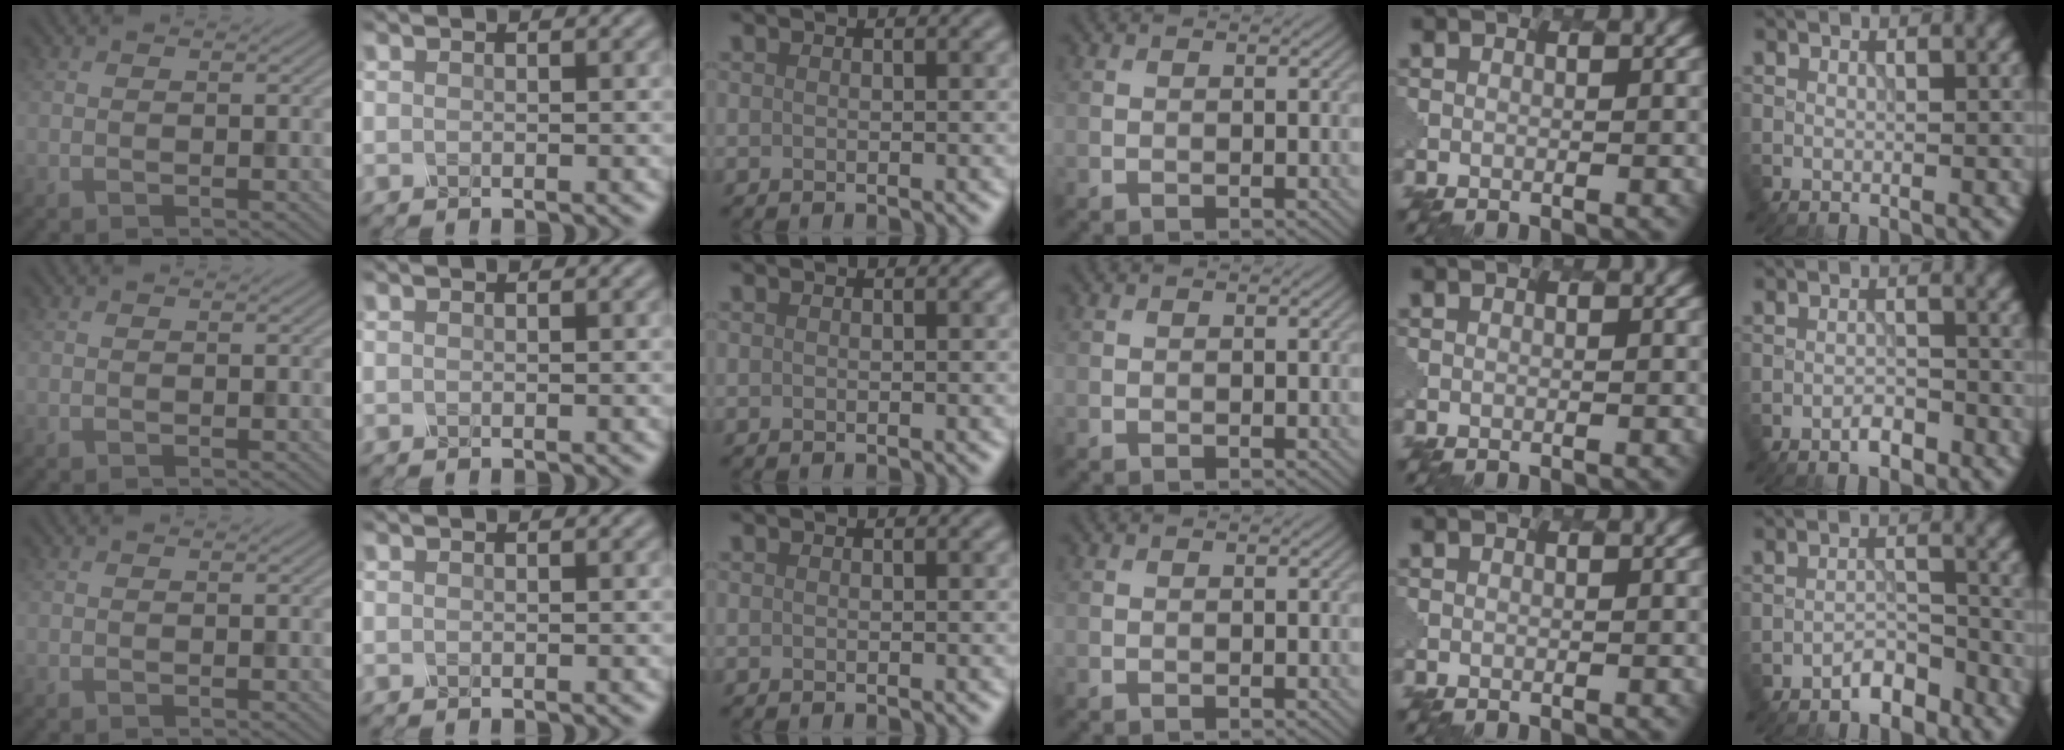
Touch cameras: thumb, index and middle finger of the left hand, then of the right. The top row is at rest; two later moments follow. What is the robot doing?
{"motion": "dispense", "object": "dispenser bottle"}